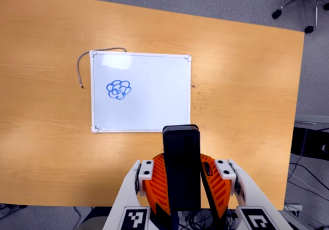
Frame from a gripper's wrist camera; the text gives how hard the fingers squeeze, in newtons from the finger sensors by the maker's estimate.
{"total": 7.7, "left": 7.4, "right": 8.1}